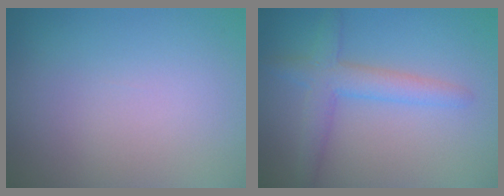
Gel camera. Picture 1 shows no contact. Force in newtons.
{"total": 3.4, "press": 3.4, "slide": 0.2}